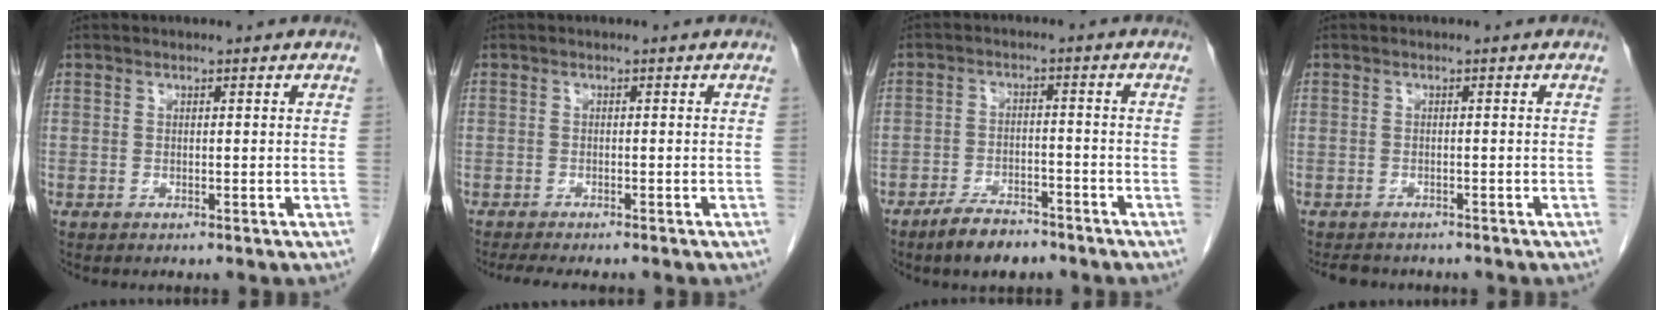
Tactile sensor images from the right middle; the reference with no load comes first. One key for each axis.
{"total": 5.8, "fx": -5.0, "fy": 1.1, "fz": 2.9, "tx": -0.037, "ty": -0.010, "tz": -0.073}
{"total": 5.9, "fx": -4.7, "fy": 2.0, "fz": 2.9, "tx": -0.056, "ty": -0.001, "tz": -0.078}
{"total": 3.9, "fx": -3.5, "fy": 1.5, "fz": 1.0, "tx": -0.014, "ty": -0.004, "tz": -0.047}